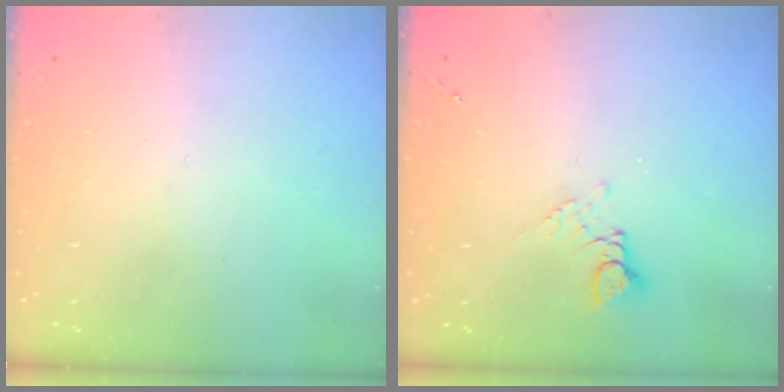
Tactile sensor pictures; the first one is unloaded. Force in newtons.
{"total": 4.3, "press": 4.3, "slide": 0.4}